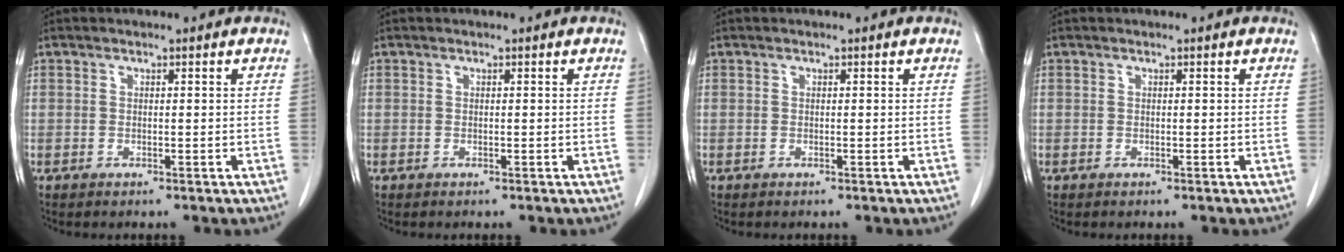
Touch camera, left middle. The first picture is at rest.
{"total": 0.0}
{"total": 0.0}
{"total": 0.0}